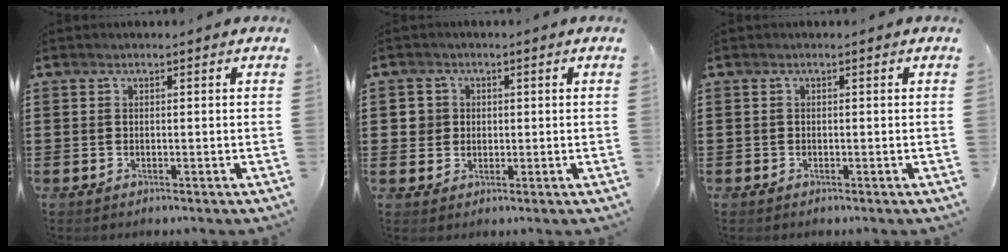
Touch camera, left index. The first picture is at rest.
{"total": 2.8, "force": [0.5, 2.7, 0.4], "torque": [-0.021, 0.011, 0.006]}
{"total": 0.0}